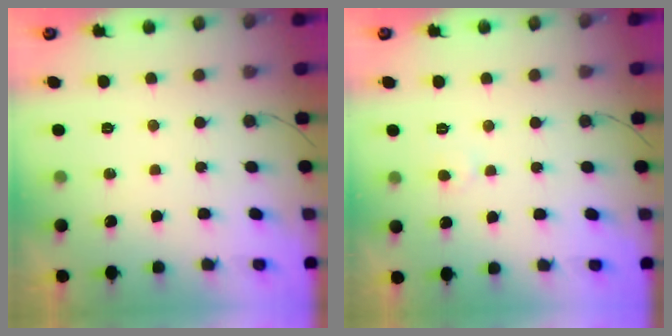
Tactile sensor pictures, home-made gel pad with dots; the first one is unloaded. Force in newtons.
{"total": 2.2, "press": 2.2, "slide": 0.2}